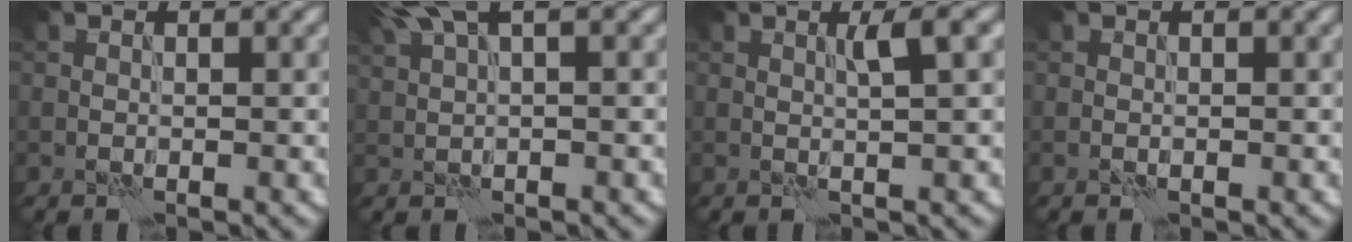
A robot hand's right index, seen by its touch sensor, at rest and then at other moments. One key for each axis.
{"total": 3.6, "fx": 2.1, "fy": 0.7, "fz": 2.9, "tx": -0.065, "ty": 0.014, "tz": 0.042}
{"total": 2.4, "fx": 0.8, "fy": 0.0, "fz": 2.2, "tx": -0.036, "ty": 0.004, "tz": 0.012}
{"total": 0.0}